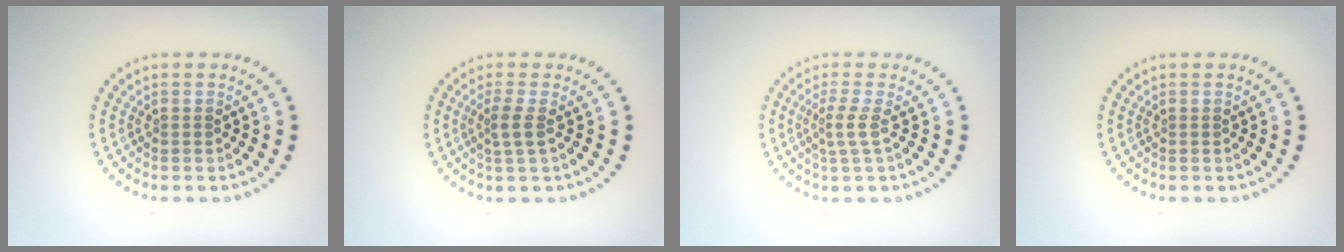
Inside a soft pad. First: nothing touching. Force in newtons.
{"total": 1.7, "press": 1.3, "slide": 1.1}
{"total": 1.8, "press": 1.2, "slide": 1.3}
{"total": 0.0}